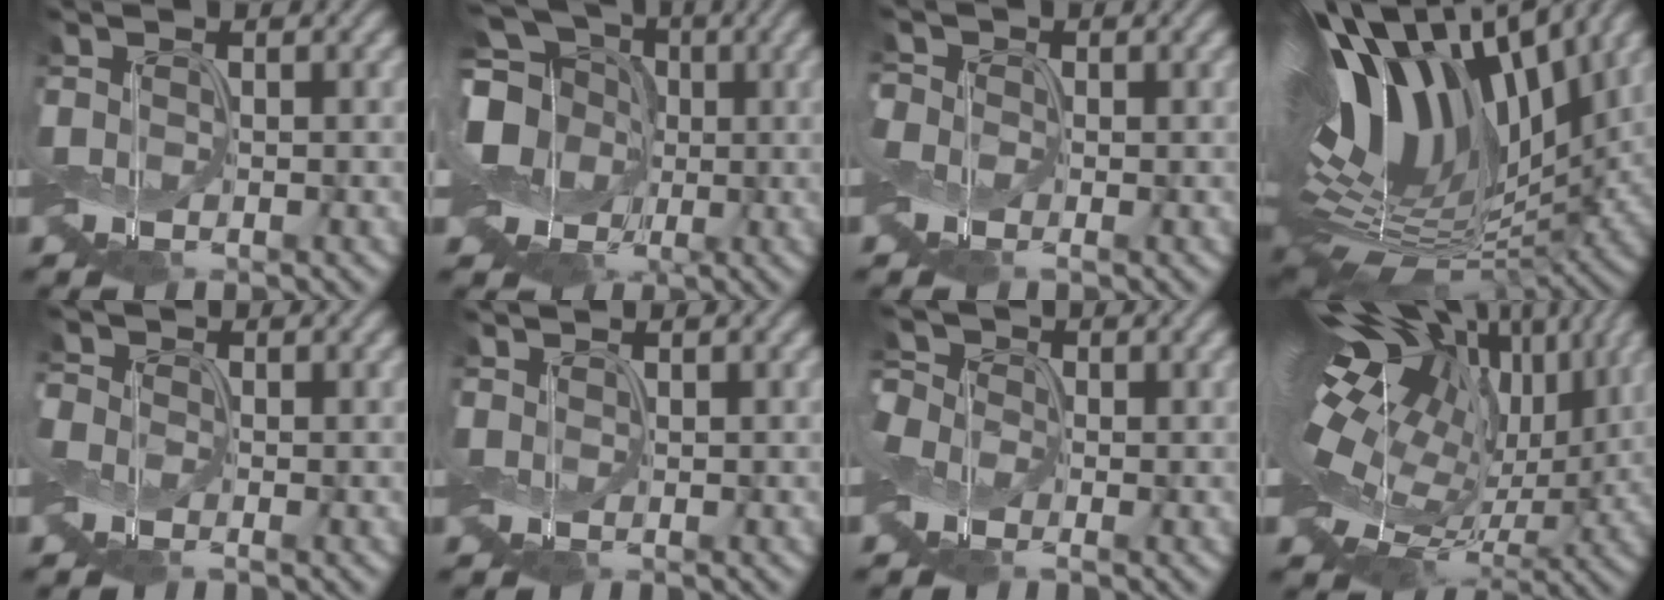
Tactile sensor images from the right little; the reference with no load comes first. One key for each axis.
{"total": 10.7, "fx": 0.6, "fy": 8.9, "fz": 5.8, "tx": -0.130, "ty": 0.024, "tz": -0.031}
{"total": 2.3, "fx": 0.9, "fy": 1.9, "fz": 0.9, "tx": -0.048, "ty": 0.013, "tz": 0.001}
{"total": 14.7, "fx": 3.8, "fy": 7.9, "fz": 11.8, "tx": -0.224, "ty": 0.029, "tz": 0.065}
{"total": 1.0, "fx": -0.1, "fy": 0.9, "fz": 0.3, "tx": -0.019, "ty": 0.009, "tz": -0.009}
{"total": 0.5, "fx": 0.3, "fy": -0.3, "fz": -0.2, "tx": 0.003, "ty": 0.001, "tz": 0.008}
{"total": 2.6, "fx": -0.7, "fy": 2.3, "fz": 1.0, "tx": -0.035, "ty": 0.019, "tz": -0.024}
{"total": 16.8, "fx": 3.3, "fy": 10.2, "fz": 13.0, "tx": -0.229, "ty": 0.003, "tz": 0.062}